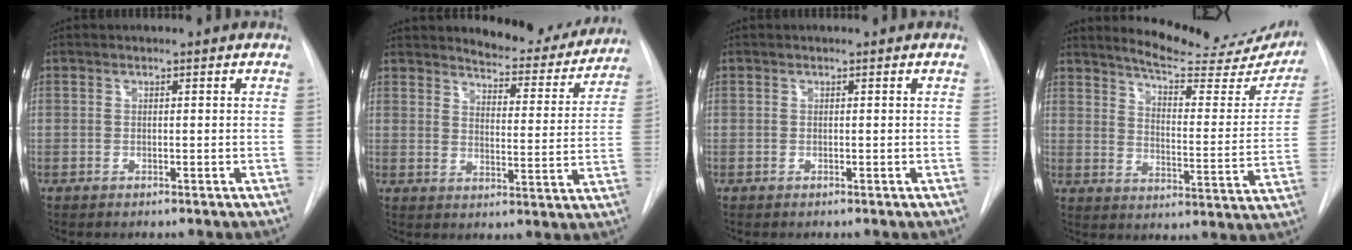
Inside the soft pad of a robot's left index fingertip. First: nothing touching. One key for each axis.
{"total": 13.1, "fx": 12.5, "fy": 3.0, "fz": 2.7, "tx": -0.017, "ty": -0.036, "tz": 0.149}
{"total": 0.0}
{"total": 21.6, "fx": 19.5, "fy": 4.2, "fz": 8.4, "tx": -0.107, "ty": -0.066, "tz": 0.238}